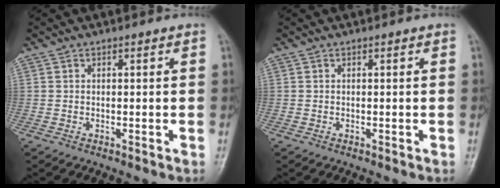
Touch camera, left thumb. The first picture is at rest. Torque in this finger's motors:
{"motor_torque": [0.00, 0.00, -0.06, -0.06, 0.00]}